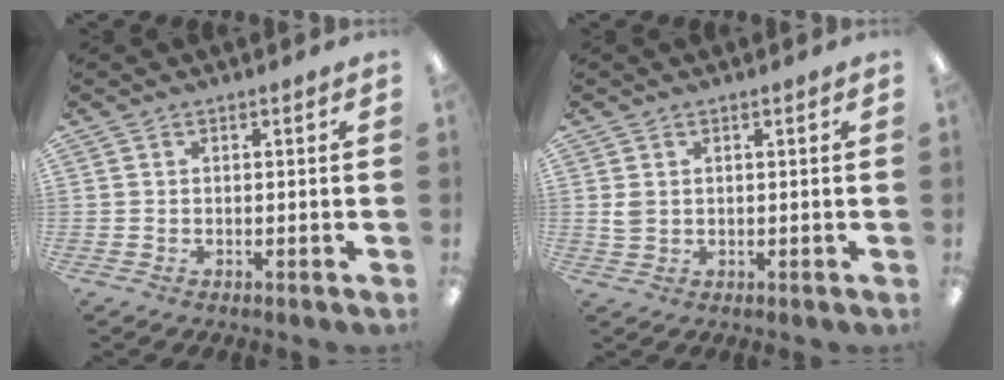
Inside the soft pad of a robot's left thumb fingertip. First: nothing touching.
{"total": 2.4, "force": [0.6, 1.9, 1.4], "torque": [-0.029, 0.004, 0.011]}